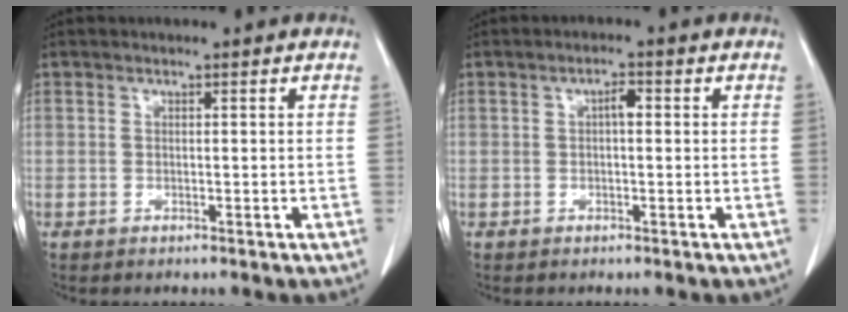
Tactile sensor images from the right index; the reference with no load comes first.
{"total": 1.9, "force": [0.2, 0.6, 1.7], "torque": [-0.028, 0.005, 0.002]}